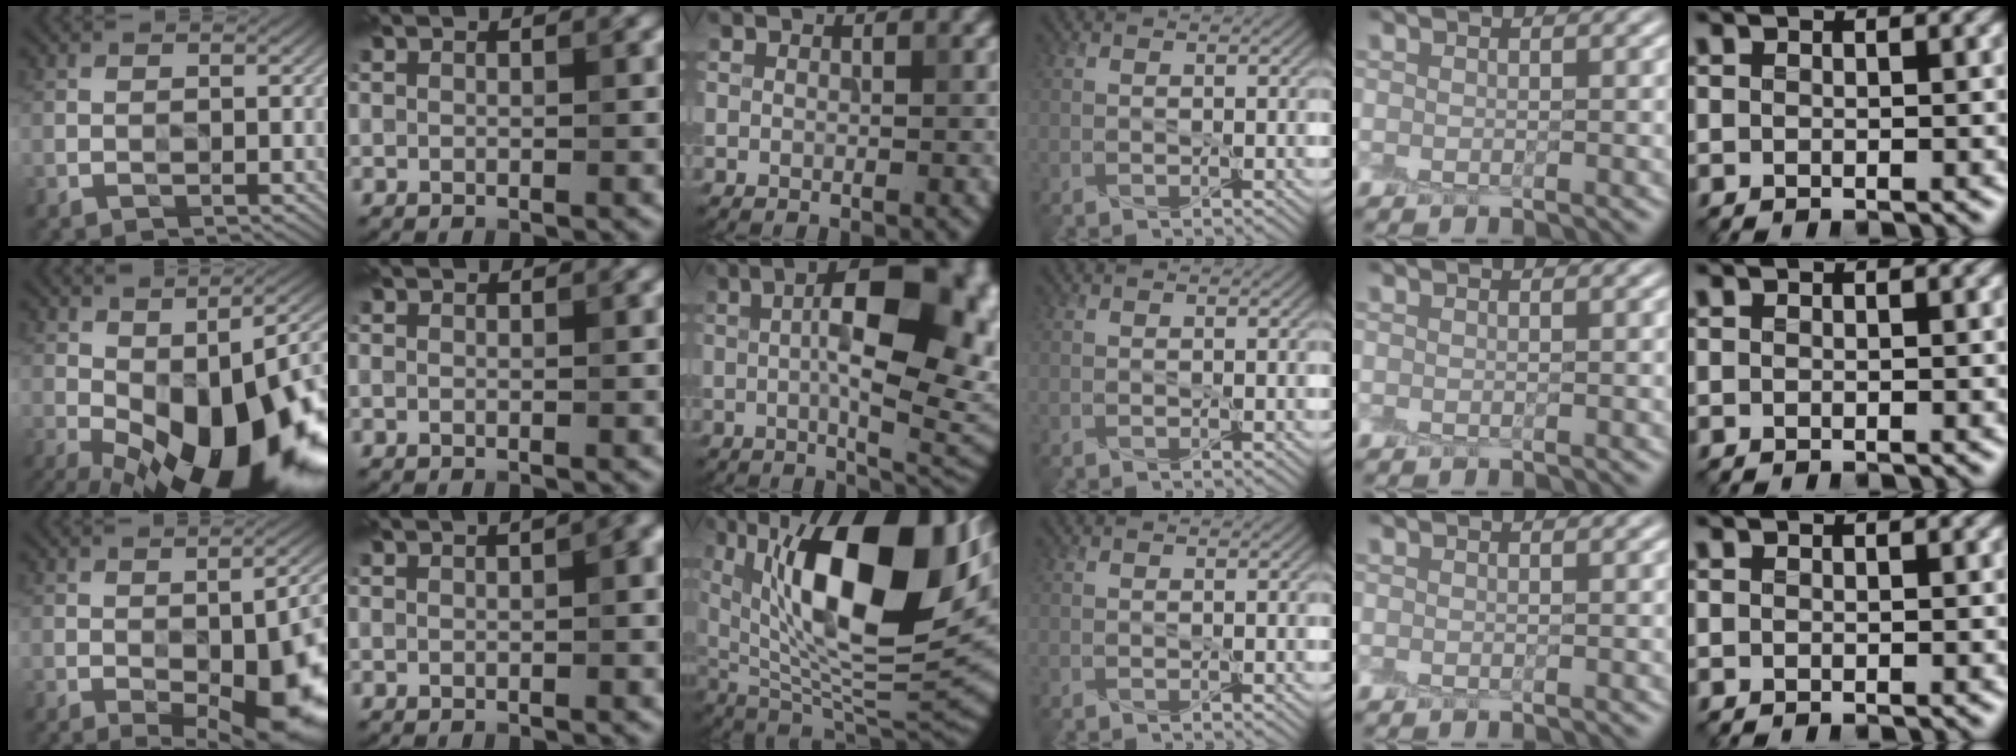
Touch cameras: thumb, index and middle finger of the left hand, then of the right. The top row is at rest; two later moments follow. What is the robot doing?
{"motion": "peel", "object": "plastic wrap"}